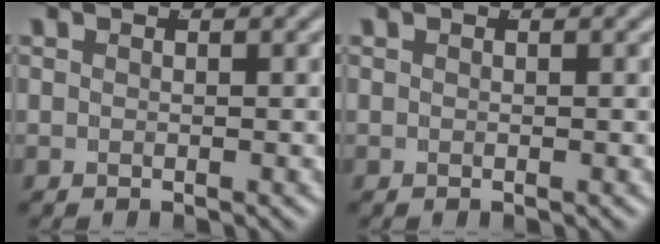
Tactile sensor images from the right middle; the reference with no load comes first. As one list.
[{"total": 0.0}]